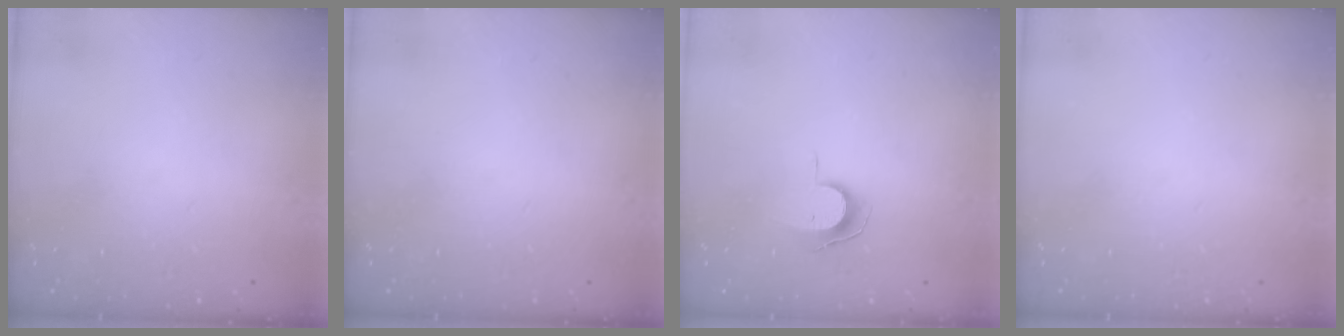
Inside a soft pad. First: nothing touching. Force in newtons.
{"total": 0.0}
{"total": 7.7, "press": 7.6, "slide": 0.4}
{"total": 0.0}